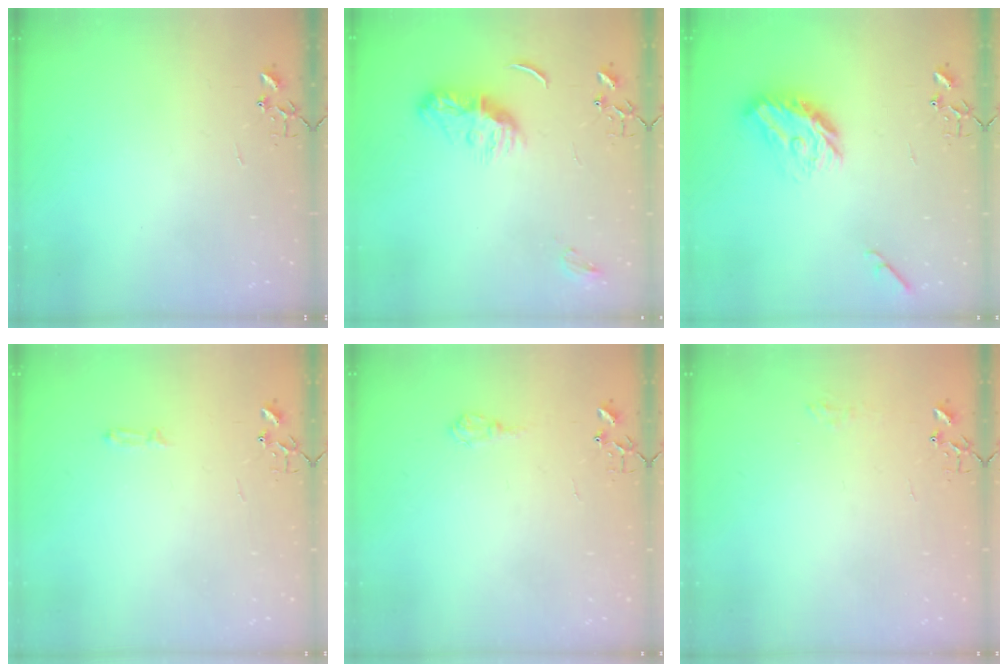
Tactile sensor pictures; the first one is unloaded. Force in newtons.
{"total": 8.7, "press": 8.7, "slide": 0.3}
{"total": 14.2, "press": 14.2, "slide": 0.7}
{"total": 3.0, "press": 2.9, "slide": 0.5}
{"total": 6.8, "press": 6.7, "slide": 0.8}
{"total": 7.3, "press": 7.3, "slide": 0.6}